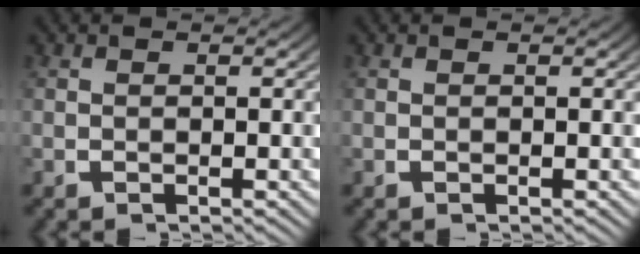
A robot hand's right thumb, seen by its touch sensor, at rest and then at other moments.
{"total": 0.0}